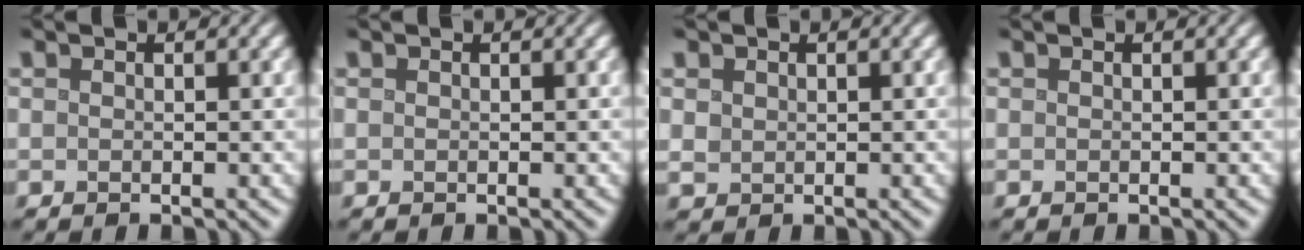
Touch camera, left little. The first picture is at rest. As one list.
[{"total": 0.0}, {"total": 1.1, "force": [0.5, 1.0, 0.3], "torque": [-0.006, -0.003, 0.013]}, {"total": 0.0}]